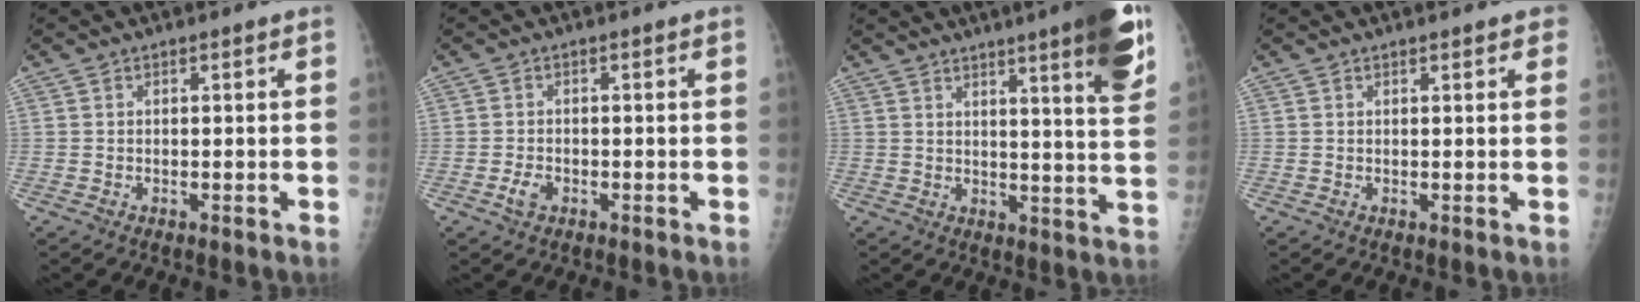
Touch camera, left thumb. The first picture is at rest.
{"total": 2.1, "force": [-0.9, 1.3, 1.3], "torque": [-0.028, 0.006, -0.017]}
{"total": 14.3, "force": [8.2, 1.3, 11.7], "torque": [-0.142, -0.038, 0.101]}
{"total": 2.5, "force": [1.7, 0.7, 1.7], "torque": [-0.013, 0.002, 0.019]}